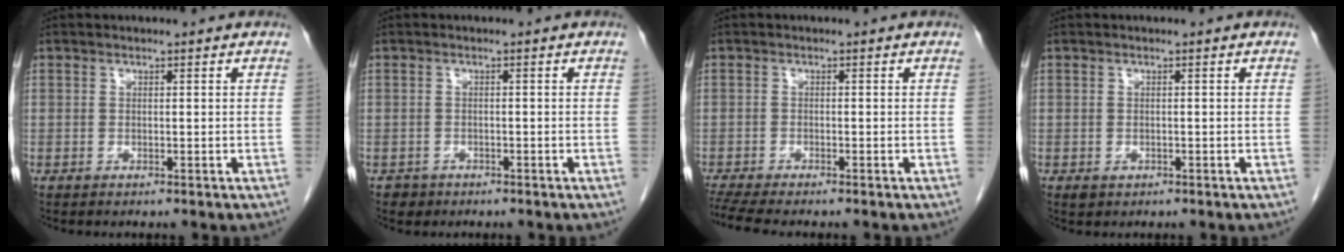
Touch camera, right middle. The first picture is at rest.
{"total": 1.5, "force": [-0.9, 1.1, 0.0], "torque": [-0.001, 0.005, -0.013]}
{"total": 5.8, "force": [-5.0, 0.3, 2.8], "torque": [-0.046, -0.011, -0.084]}
{"total": 1.0, "force": [-0.4, 0.8, 0.5], "torque": [-0.010, 0.000, 0.000]}